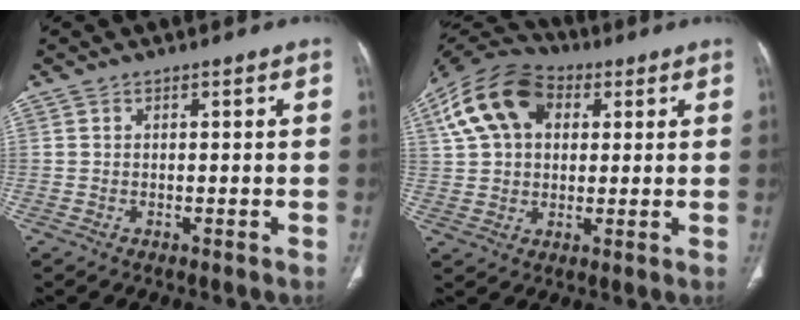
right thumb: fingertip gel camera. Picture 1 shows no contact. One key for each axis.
{"total": 16.1, "fx": 4.9, "fy": 11.0, "fz": 10.6, "tx": -0.195, "ty": 0.019, "tz": 0.080}